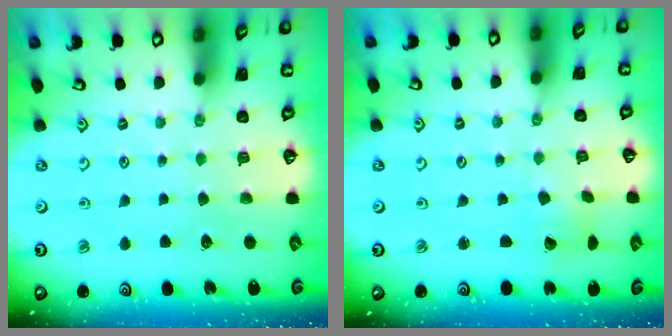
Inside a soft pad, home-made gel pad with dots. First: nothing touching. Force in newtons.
{"total": 2.2, "press": 2.2, "slide": 0.2}